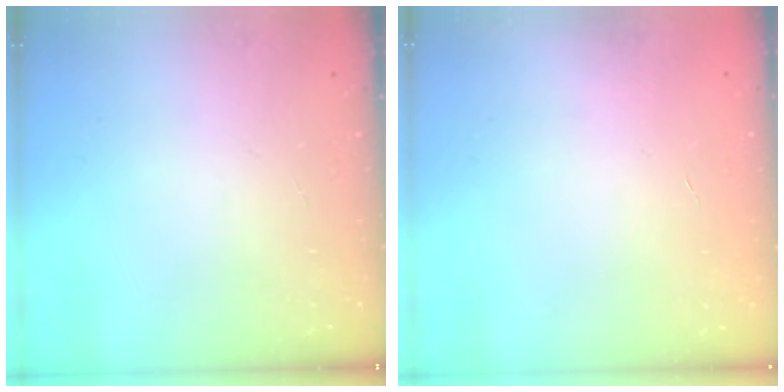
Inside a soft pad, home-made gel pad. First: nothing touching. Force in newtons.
{"total": 0.0}